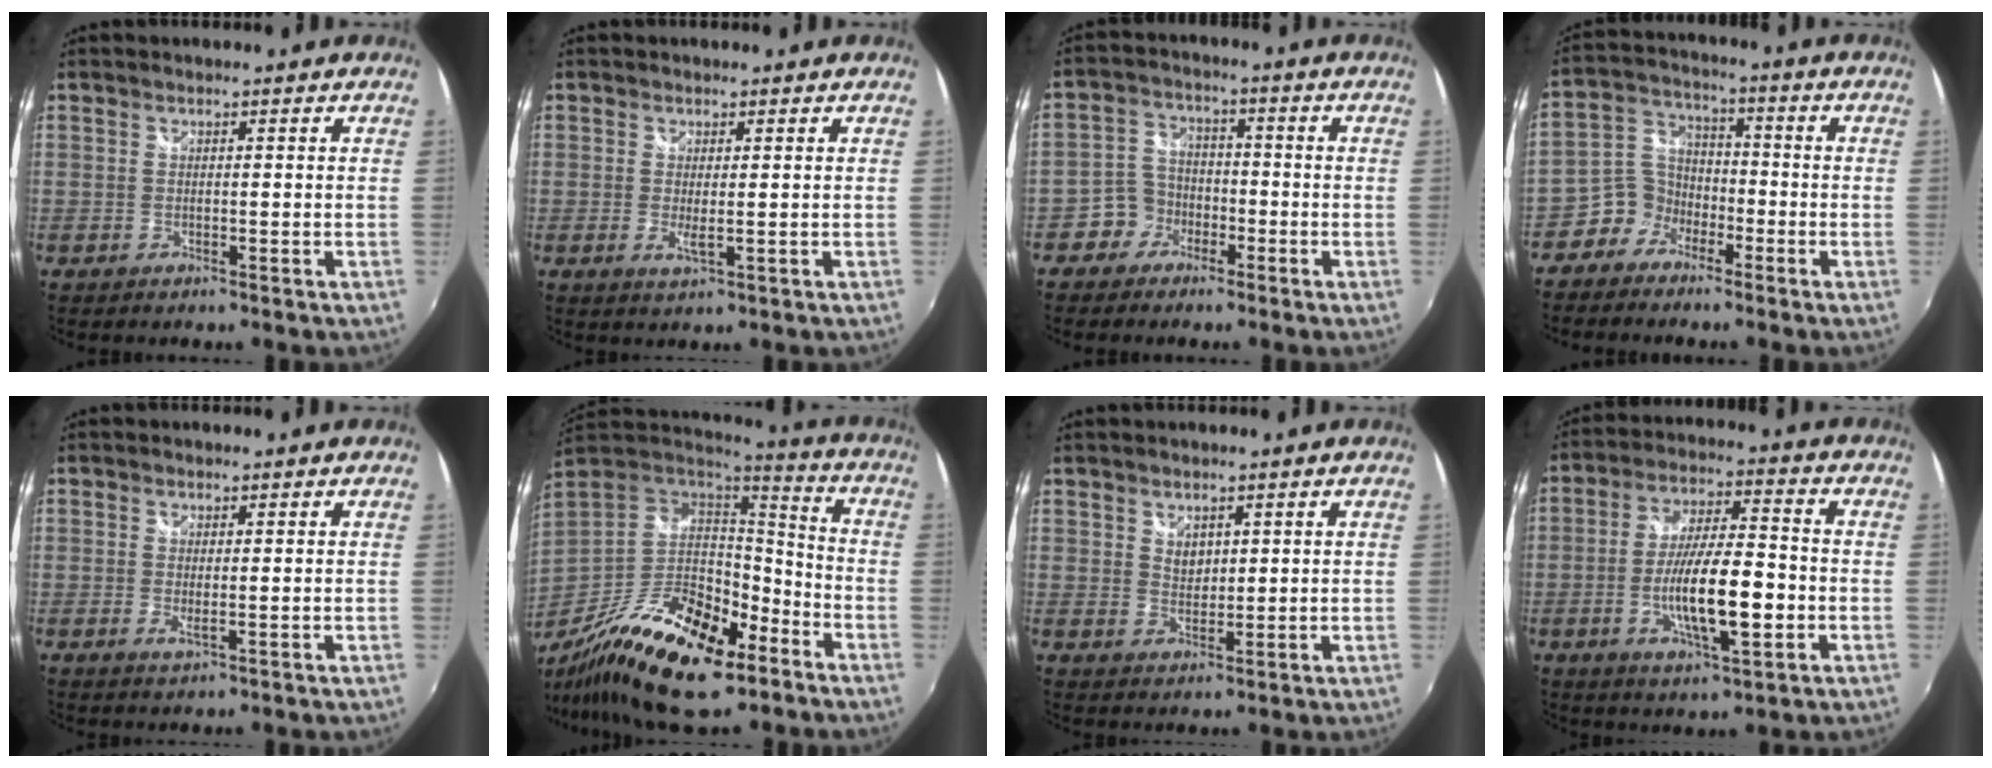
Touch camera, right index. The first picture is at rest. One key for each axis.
{"total": 2.1, "fx": -0.1, "fy": 0.3, "fz": 2.0, "tx": -0.040, "ty": -0.007, "tz": -0.002}
{"total": 5.6, "fx": -3.2, "fy": 4.5, "fz": 0.4, "tx": -0.013, "ty": 0.024, "tz": -0.063}
{"total": 6.5, "fx": -4.3, "fy": 4.8, "fz": 1.0, "tx": -0.022, "ty": 0.029, "tz": -0.094}
{"total": 1.7, "fx": -0.1, "fy": 0.3, "fz": 1.7, "tx": -0.033, "ty": -0.006, "tz": -0.002}
{"total": 26.1, "fx": -15.4, "fy": 10.0, "fz": 18.5, "tx": -0.360, "ty": -0.042, "tz": -0.259}
{"total": 2.6, "fx": 1.5, "fy": 1.8, "fz": 1.2, "tx": -0.013, "ty": 0.000, "tz": 0.028}
{"total": 12.9, "fx": -3.3, "fy": 3.0, "fz": 12.1, "tx": -0.226, "ty": -0.008, "tz": -0.054}